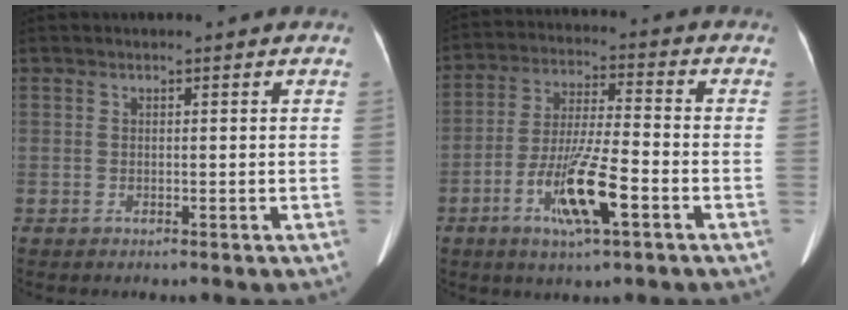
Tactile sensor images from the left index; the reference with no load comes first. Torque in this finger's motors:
{"motor_torque": [1.26, 0.88, 0.28, 0.21]}